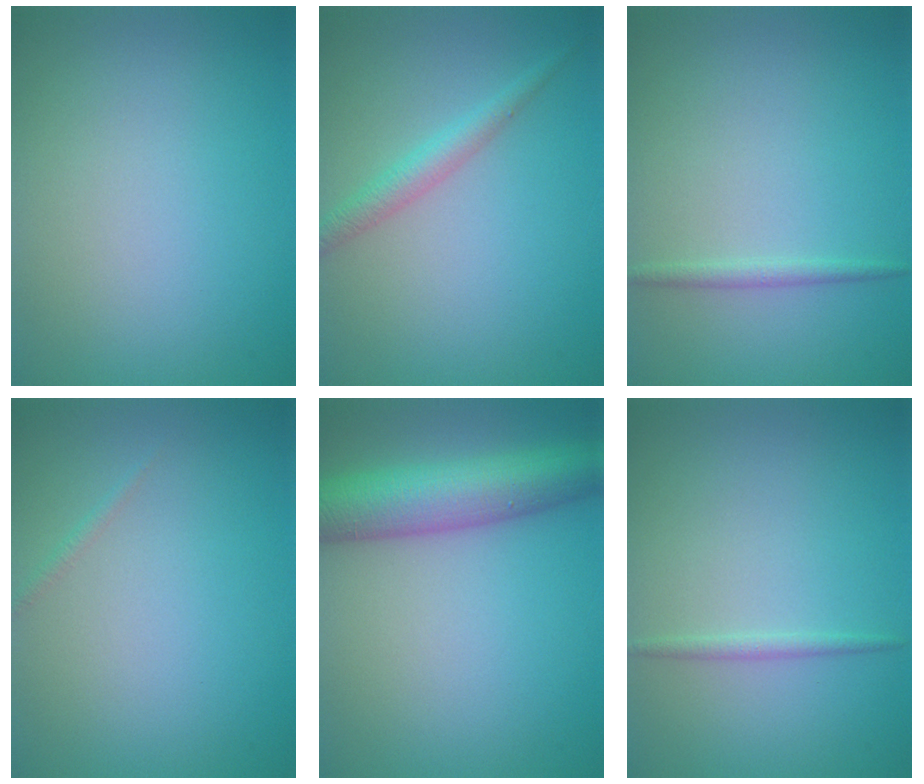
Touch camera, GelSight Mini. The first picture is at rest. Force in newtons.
{"total": 2.1, "press": 2.1, "slide": 0.1}
{"total": 1.1, "press": 1.1, "slide": 0.1}
{"total": 0.6, "press": 0.6, "slide": 0.0}
{"total": 7.4, "press": 7.4, "slide": 0.3}
{"total": 0.9, "press": 0.9, "slide": 0.1}